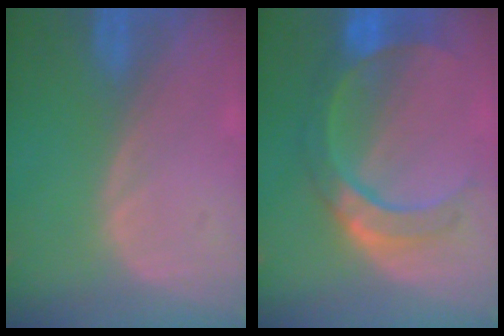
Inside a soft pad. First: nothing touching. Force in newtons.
{"total": 7.8, "press": 7.8, "slide": 0.3}